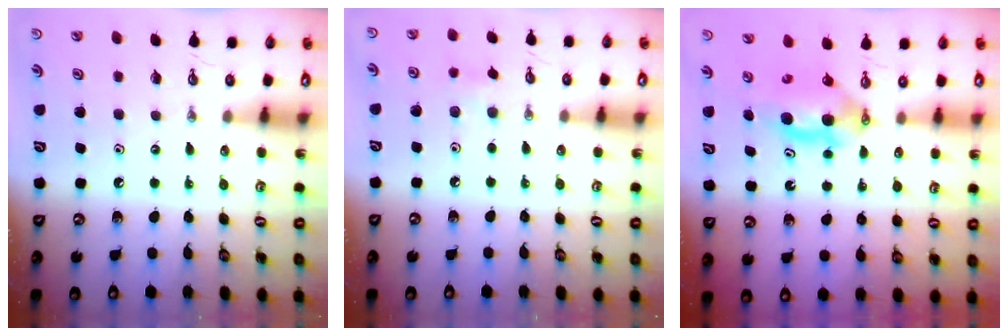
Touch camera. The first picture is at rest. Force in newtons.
{"total": 6.3, "press": 6.2, "slide": 0.9}
{"total": 6.6, "press": 6.0, "slide": 2.8}